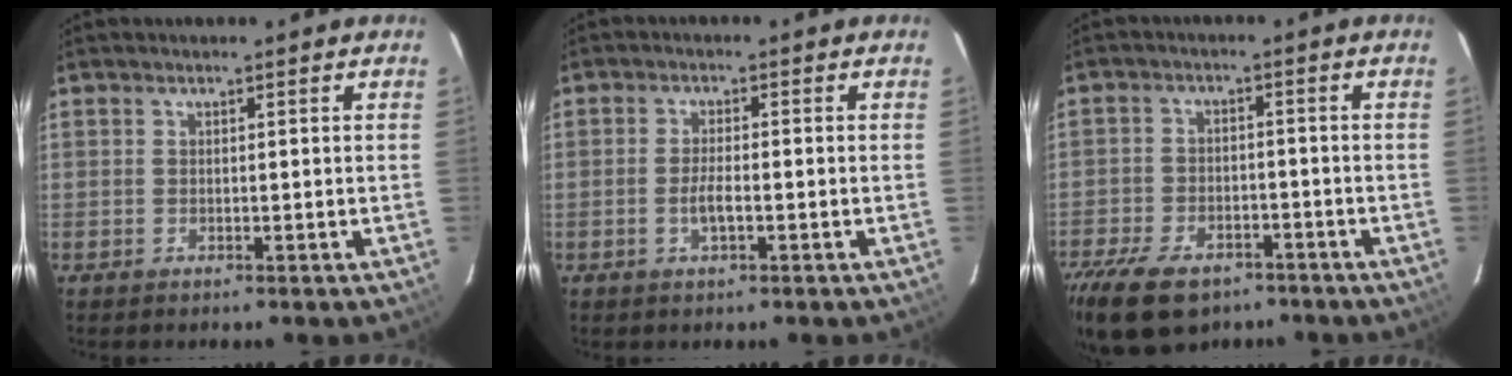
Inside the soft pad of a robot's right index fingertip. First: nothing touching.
{"total": 3.1, "force": [-1.1, 0.7, 2.8], "torque": [-0.057, -0.001, -0.021]}
{"total": 16.5, "force": [-11.2, 8.9, 8.4], "torque": [-0.209, -0.025, -0.184]}